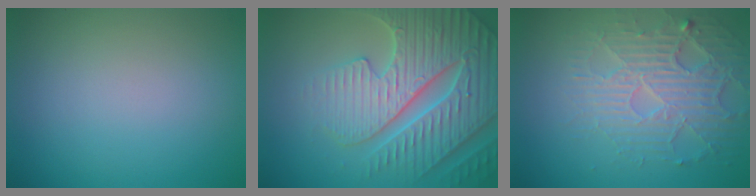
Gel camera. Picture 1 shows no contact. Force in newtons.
{"total": 7.6, "press": 7.4, "slide": 1.8}
{"total": 4.5, "press": 4.0, "slide": 2.1}